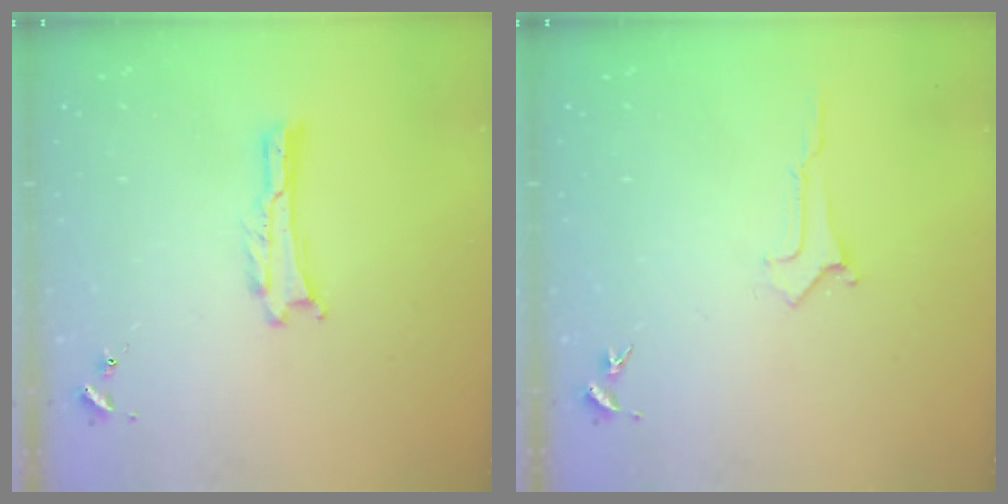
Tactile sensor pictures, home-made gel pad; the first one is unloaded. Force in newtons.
{"total": 0.0}